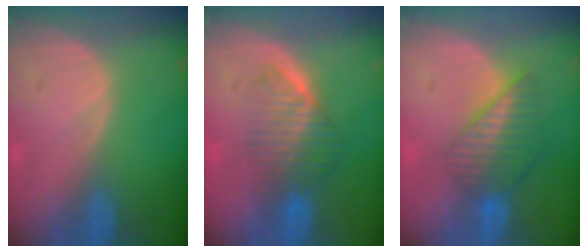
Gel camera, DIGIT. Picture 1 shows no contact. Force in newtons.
{"total": 6.5, "press": 5.8, "slide": 2.8}
{"total": 6.8, "press": 6.0, "slide": 3.2}